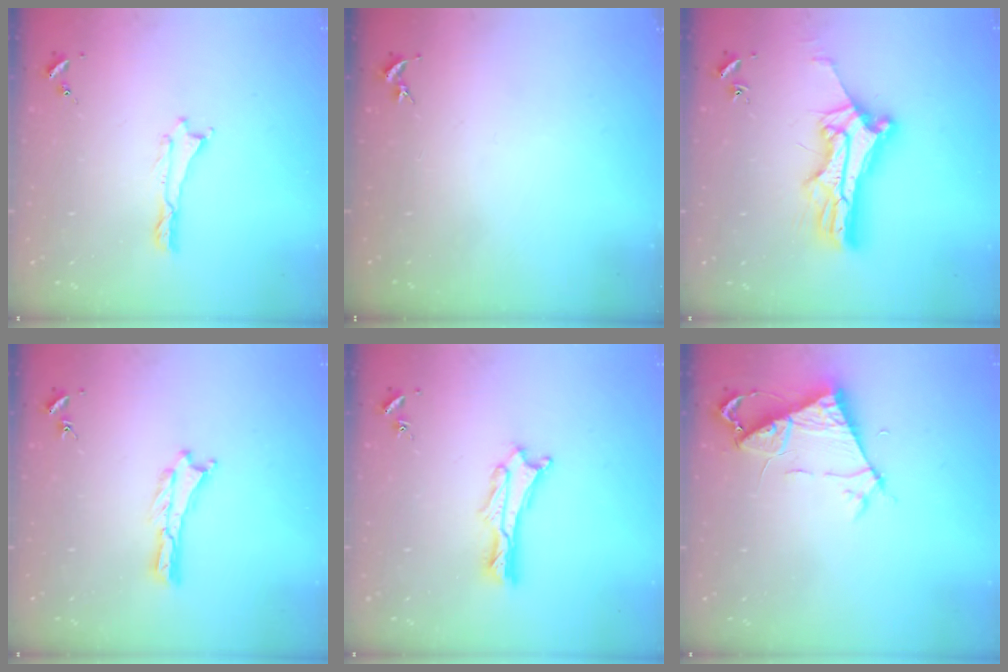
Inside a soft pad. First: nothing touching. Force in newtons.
{"total": 0.0}
{"total": 10.4, "press": 10.4, "slide": 0.8}
{"total": 0.0}
{"total": 1.1, "press": 1.1, "slide": 0.2}
{"total": 6.9, "press": 6.9, "slide": 0.7}